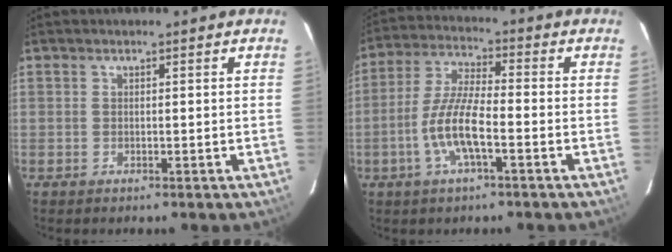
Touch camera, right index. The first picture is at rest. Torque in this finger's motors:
{"motor_torque": [0.95, -0.76, 0.80, 0.18]}